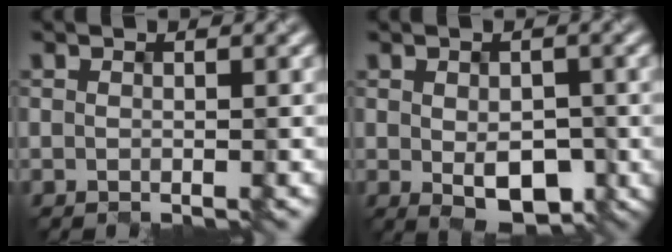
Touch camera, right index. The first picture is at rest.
{"total": 4.2, "force": [-1.2, 2.4, 3.2], "torque": [-0.051, -0.009, -0.006]}